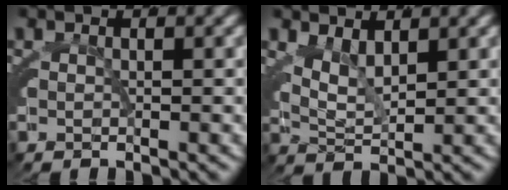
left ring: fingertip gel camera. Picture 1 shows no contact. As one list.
[{"total": 2.9, "force": [1.6, 2.0, 1.3], "torque": [-0.043, -0.005, 0.024]}]